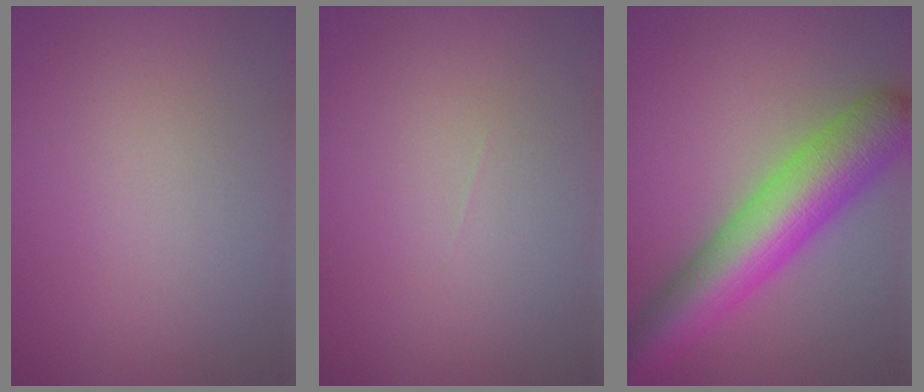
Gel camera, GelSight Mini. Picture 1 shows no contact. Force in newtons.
{"total": 0.0}
{"total": 9.3, "press": 9.3, "slide": 0.3}